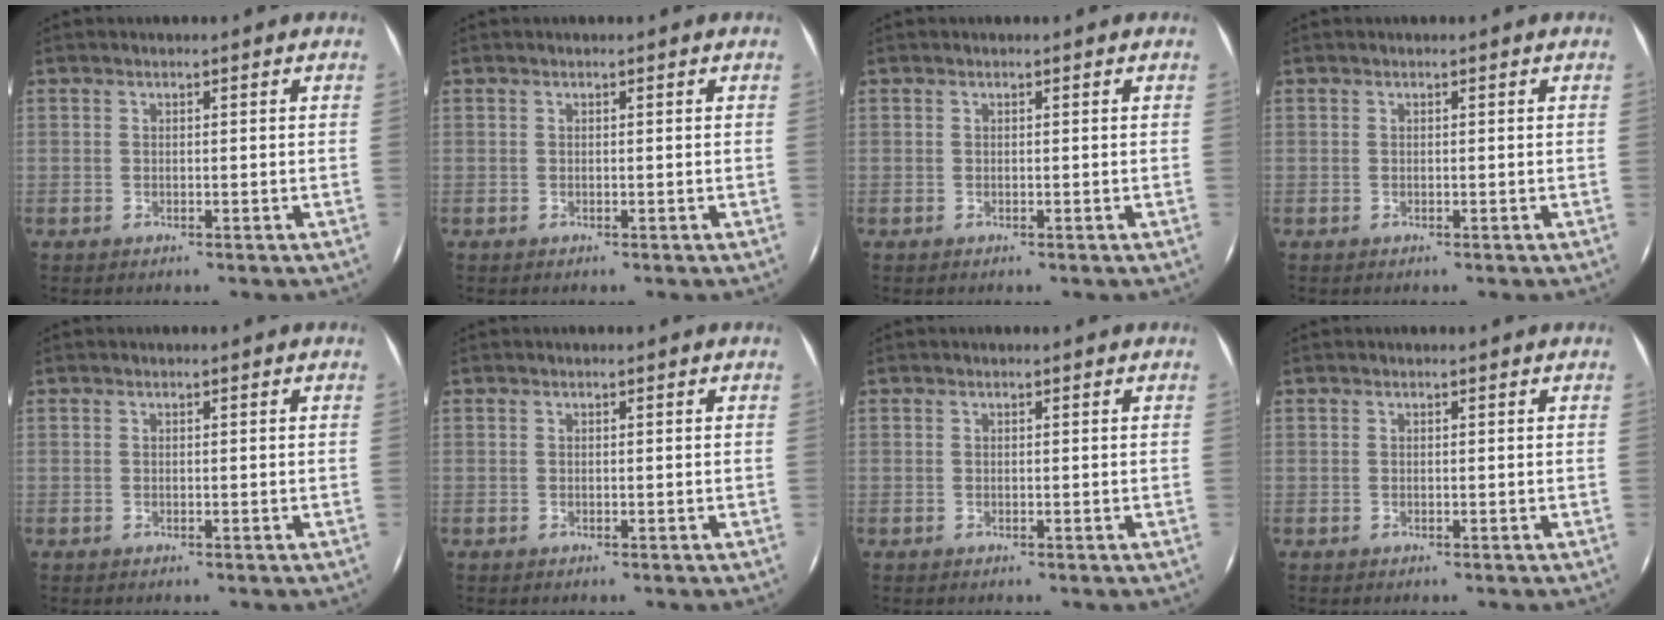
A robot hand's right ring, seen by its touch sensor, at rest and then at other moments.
{"total": 0.0}
{"total": 0.0}
{"total": 0.0}
{"total": 0.0}
{"total": 0.0}
{"total": 0.0}
{"total": 0.0}